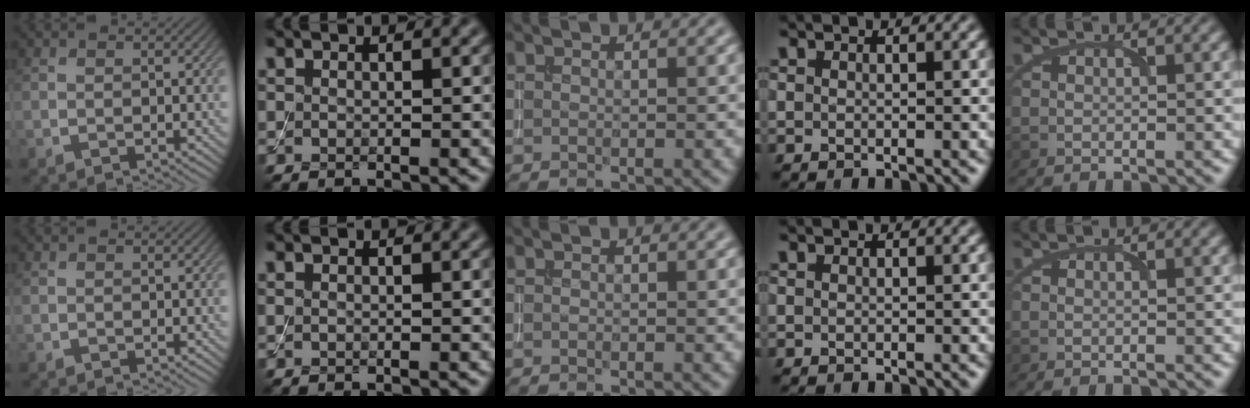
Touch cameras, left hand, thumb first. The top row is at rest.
{}